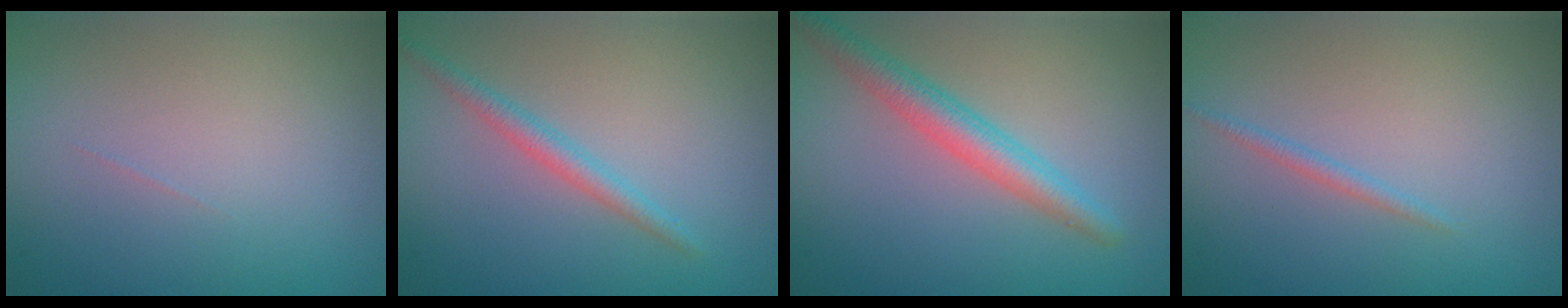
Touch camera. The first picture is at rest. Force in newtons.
{"total": 1.8, "press": 1.8, "slide": 0.1}
{"total": 3.5, "press": 3.5, "slide": 0.1}
{"total": 0.5, "press": 0.5, "slide": 0.1}